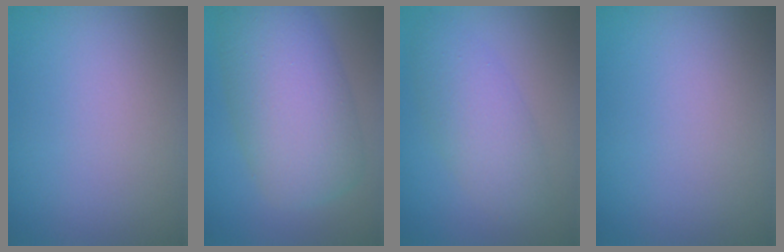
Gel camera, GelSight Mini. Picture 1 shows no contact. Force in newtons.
{"total": 8.8, "press": 8.7, "slide": 0.3}
{"total": 4.0, "press": 4.0, "slide": 0.2}
{"total": 0.0}